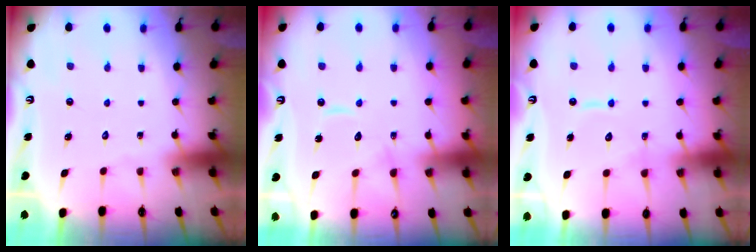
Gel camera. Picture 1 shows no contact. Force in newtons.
{"total": 11.3, "press": 11.2, "slide": 1.0}
{"total": 9.8, "press": 9.8, "slide": 0.9}